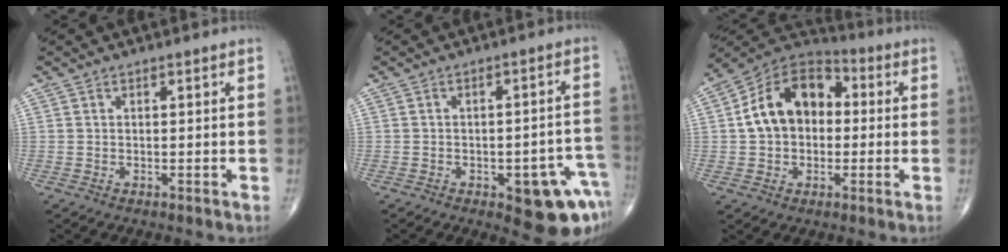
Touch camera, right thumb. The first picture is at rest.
{"total": 11.9, "force": [-5.2, 4.8, 9.6], "torque": [-0.083, 0.034, -0.053]}
{"total": 14.9, "force": [0.9, 10.7, 10.4], "torque": [-0.147, 0.037, 0.003]}